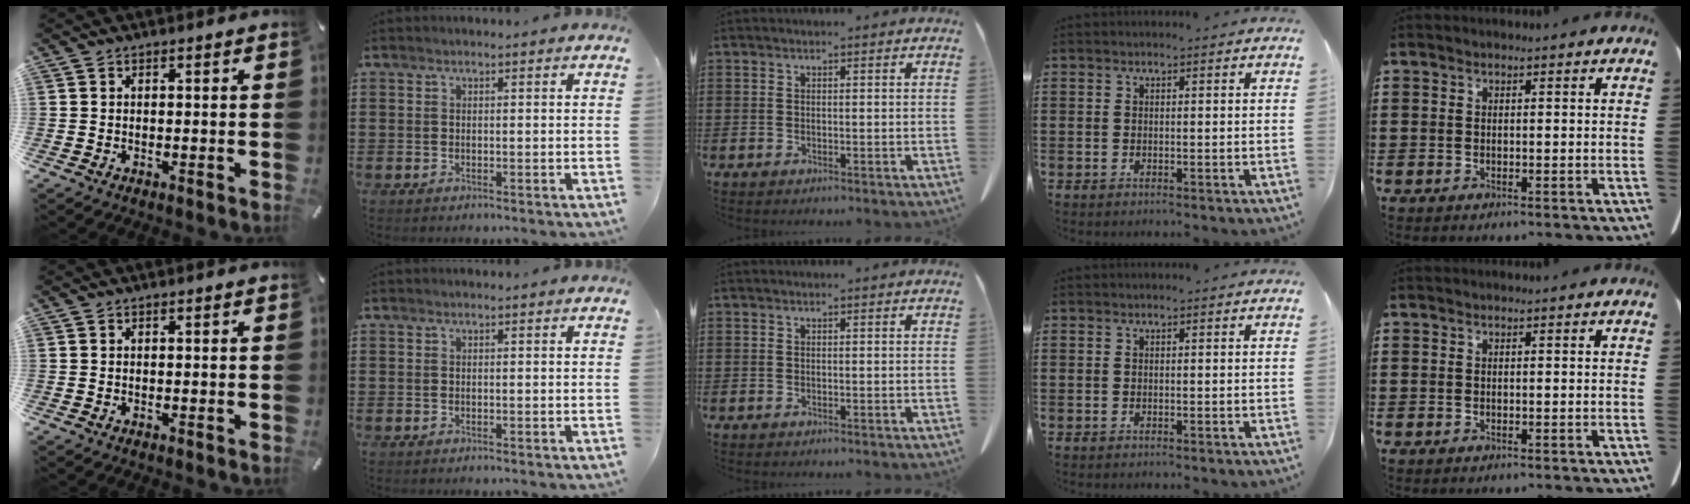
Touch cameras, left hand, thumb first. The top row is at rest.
{}